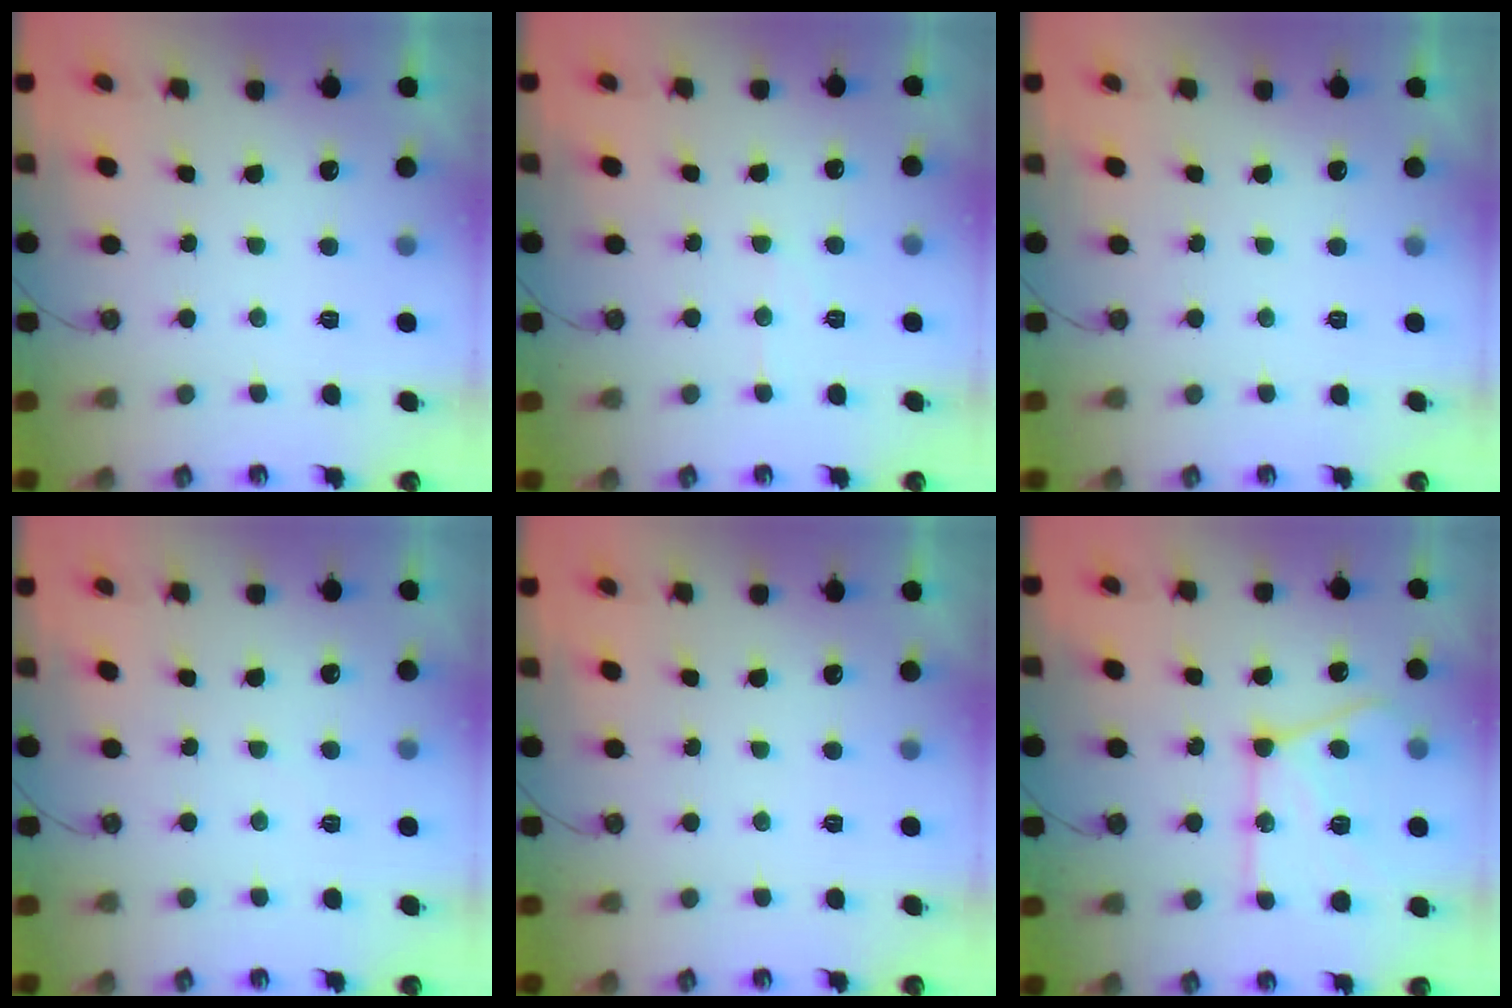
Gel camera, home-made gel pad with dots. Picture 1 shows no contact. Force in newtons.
{"total": 5.6, "press": 5.6, "slide": 0.7}
{"total": 0.0}
{"total": 2.5, "press": 2.4, "slide": 0.4}
{"total": 0.0}
{"total": 19.3, "press": 19.1, "slide": 2.0}